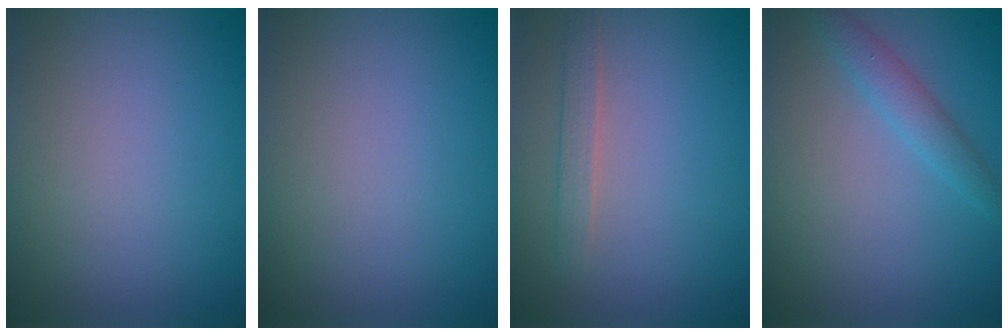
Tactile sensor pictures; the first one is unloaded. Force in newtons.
{"total": 0.0}
{"total": 1.3, "press": 1.3, "slide": 0.1}
{"total": 2.1, "press": 2.1, "slide": 0.1}